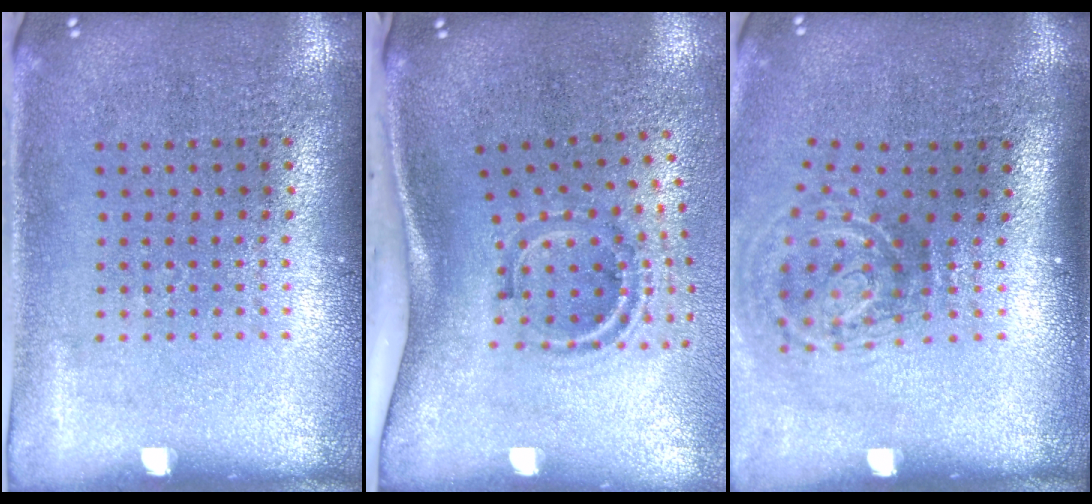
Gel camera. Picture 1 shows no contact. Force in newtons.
{"total": 1.9, "press": 1.2, "slide": 1.5}
{"total": 2.0, "press": 1.2, "slide": 1.6}